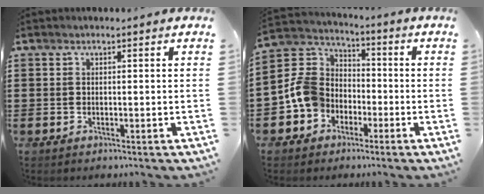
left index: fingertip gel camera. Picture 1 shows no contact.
{"total": 9.1, "force": [-2.6, 7.9, 3.8], "torque": [-0.130, 0.013, -0.058]}